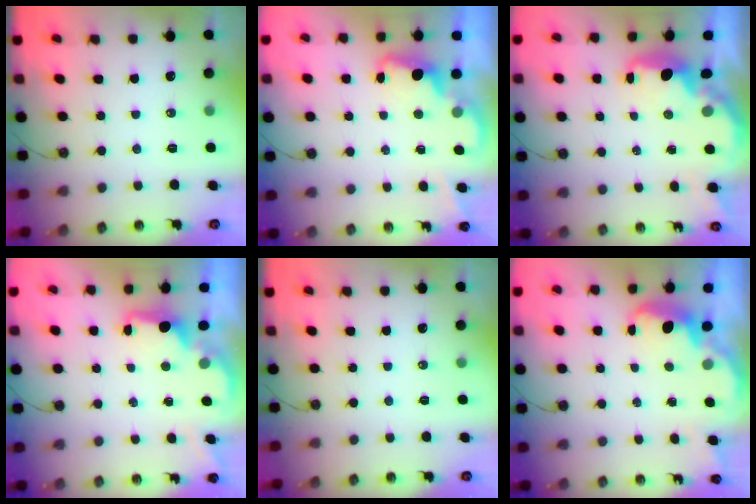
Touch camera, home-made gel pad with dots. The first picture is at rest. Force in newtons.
{"total": 2.1, "press": 2.1, "slide": 0.5}
{"total": 3.6, "press": 3.6, "slide": 0.4}
{"total": 1.9, "press": 1.7, "slide": 0.8}
{"total": 0.0}
{"total": 2.7, "press": 2.7, "slide": 0.7}